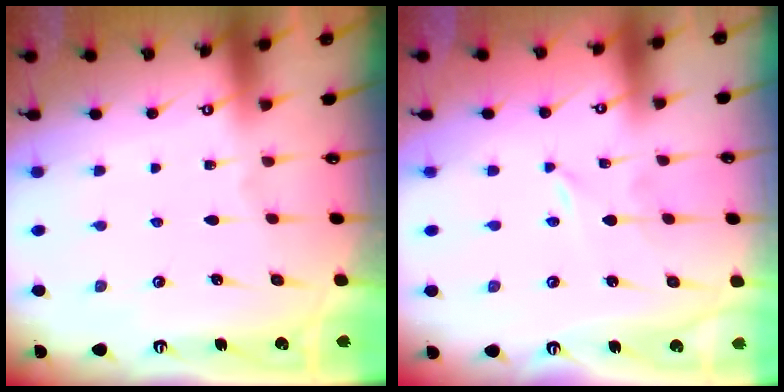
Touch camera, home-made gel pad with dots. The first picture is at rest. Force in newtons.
{"total": 0.0}